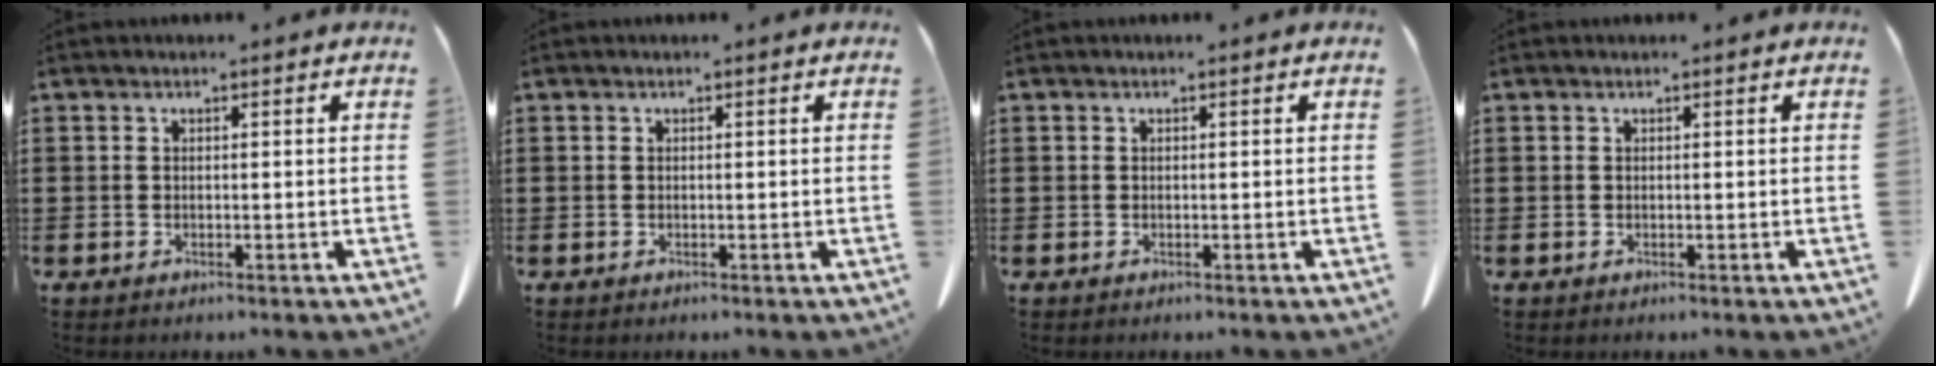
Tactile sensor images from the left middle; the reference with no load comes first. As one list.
[{"total": 0.0}, {"total": 0.0}, {"total": 0.0}]